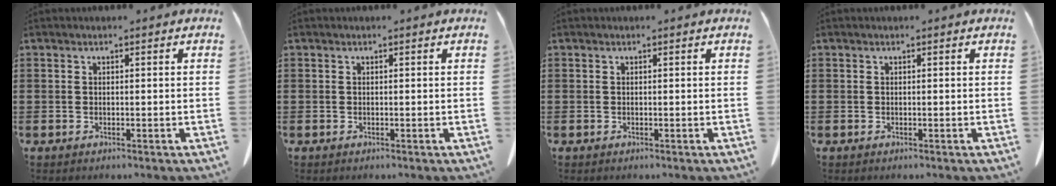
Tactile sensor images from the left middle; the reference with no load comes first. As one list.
[{"total": 0.0}, {"total": 0.0}, {"total": 0.0}]